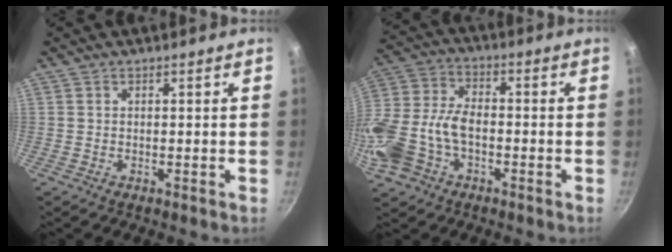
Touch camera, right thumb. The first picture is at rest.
{"total": 16.9, "force": [-4.8, 11.3, 11.5], "torque": [-0.256, 0.035, -0.100]}